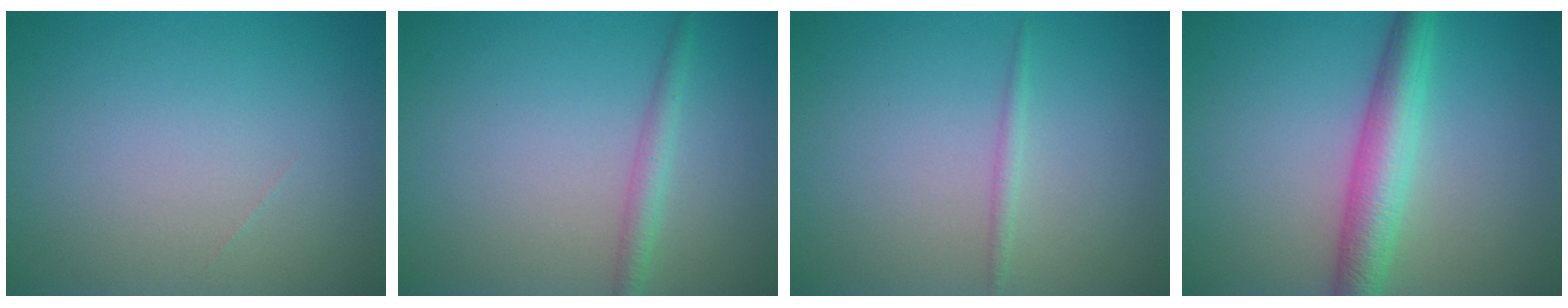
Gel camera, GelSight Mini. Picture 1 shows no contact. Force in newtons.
{"total": 1.9, "press": 1.9, "slide": 0.0}
{"total": 0.9, "press": 0.9, "slide": 0.1}
{"total": 4.9, "press": 4.9, "slide": 0.1}